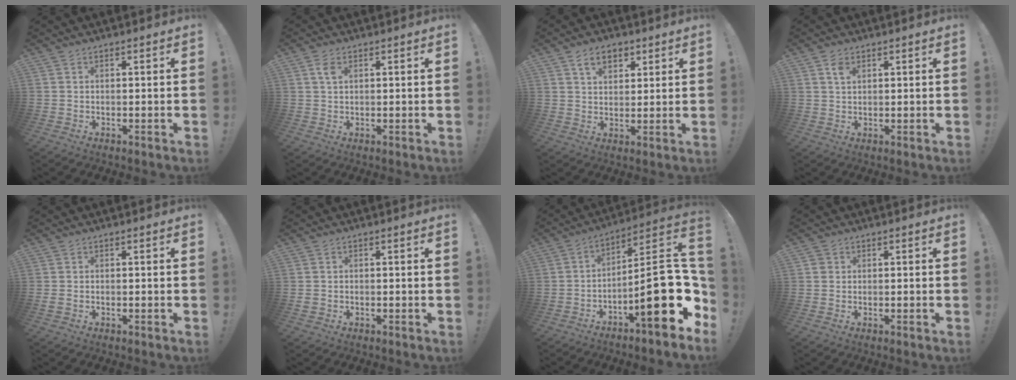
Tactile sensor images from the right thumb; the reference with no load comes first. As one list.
[{"total": 3.3, "force": [1.5, 1.7, 2.4], "torque": [-0.046, 0.002, 0.026]}, {"total": 7.1, "force": [3.8, 4.5, 3.8], "torque": [-0.058, -0.007, 0.069]}, {"total": 3.3, "force": [1.8, 1.9, 2.1], "torque": [-0.033, -0.002, 0.031]}, {"total": 0.7, "force": [-0.3, 0.5, 0.4], "torque": [-0.006, 0.003, -0.005]}, {"total": 1.0, "force": [-0.5, 0.9, 0.2], "torque": [-0.001, 0.005, -0.008]}, {"total": 24.1, "force": [-5.2, 6.9, 22.5], "torque": [-0.333, 0.025, -0.073]}, {"total": 0.6, "force": [-0.6, 0.2, 0.1], "torque": [-0.005, 0.002, -0.009]}]